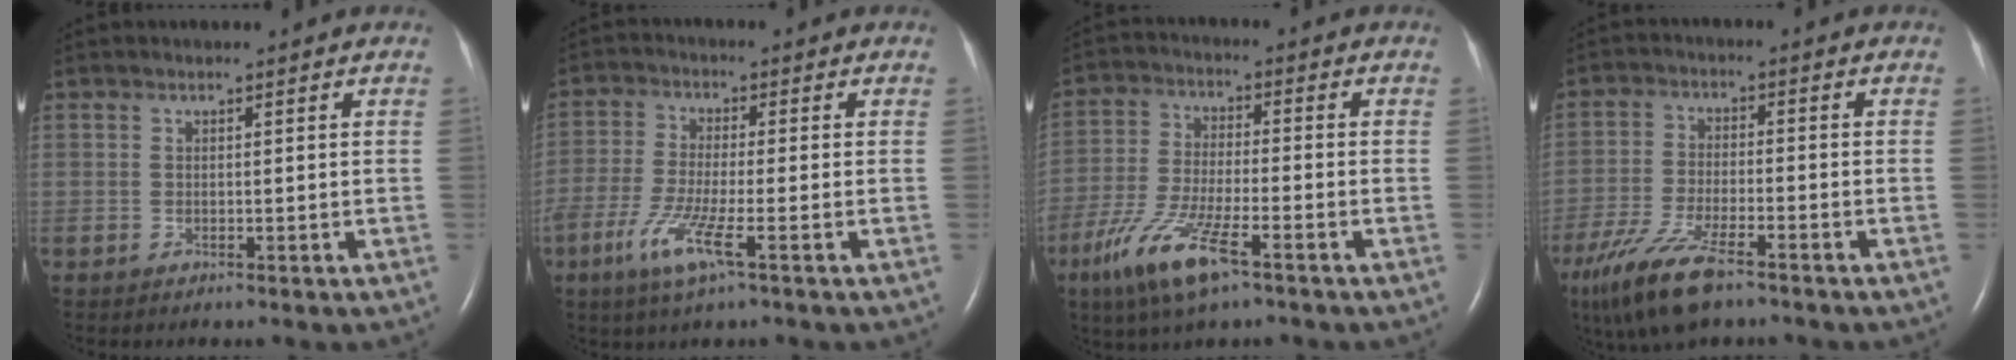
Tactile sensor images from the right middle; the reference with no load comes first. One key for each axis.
{"total": 8.5, "fx": -4.2, "fy": 0.8, "fz": 7.3, "tx": -0.163, "ty": -0.020, "tz": -0.085}
{"total": 11.0, "fx": -6.3, "fy": 2.2, "fz": 8.8, "tx": -0.189, "ty": -0.021, "tz": -0.116}
{"total": 11.5, "fx": -8.0, "fy": 2.8, "fz": 7.8, "tx": -0.163, "ty": -0.027, "tz": -0.146}